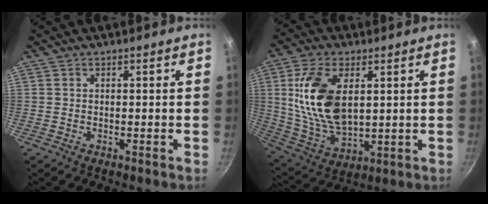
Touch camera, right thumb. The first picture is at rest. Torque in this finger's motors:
{"motor_torque": [-1.08, 1.90, 1.61, 0.55, 0.43]}